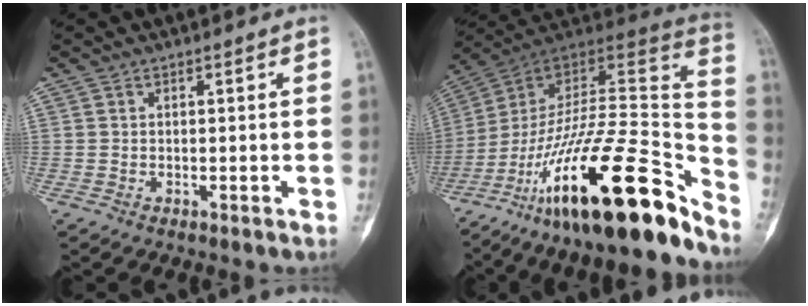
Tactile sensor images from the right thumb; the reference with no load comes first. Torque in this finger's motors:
{"motor_torque": [3.70, 1.31, 1.32, -1.45, 0.27]}